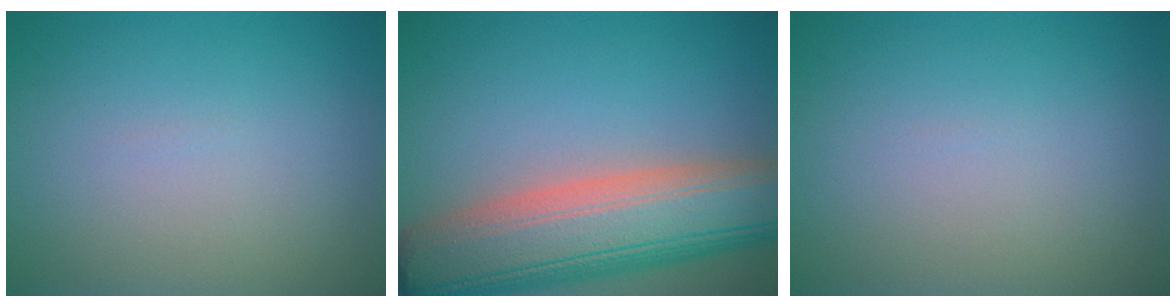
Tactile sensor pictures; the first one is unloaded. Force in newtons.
{"total": 12.0, "press": 11.9, "slide": 1.0}
{"total": 0.0}